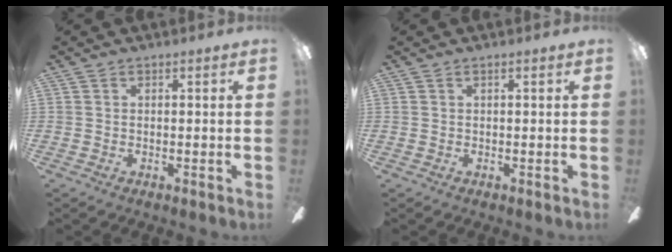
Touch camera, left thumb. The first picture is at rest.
{"total": 0.0}